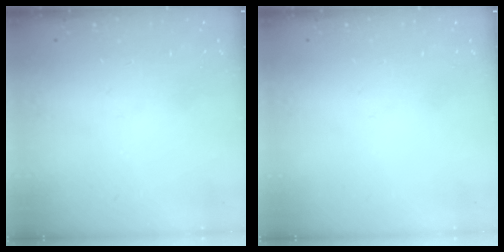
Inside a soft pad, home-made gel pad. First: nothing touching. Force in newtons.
{"total": 0.0}